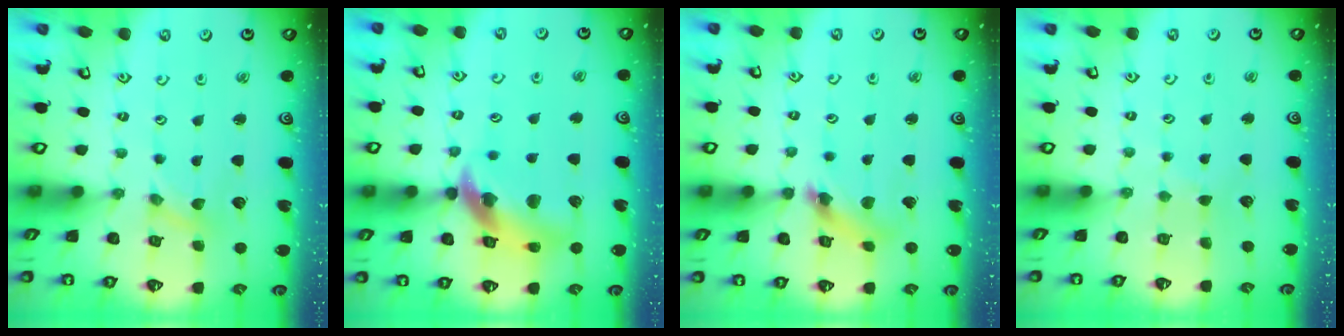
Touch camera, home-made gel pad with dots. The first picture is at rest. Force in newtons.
{"total": 14.4, "press": 14.3, "slide": 2.0}
{"total": 7.7, "press": 7.6, "slide": 0.7}
{"total": 1.7, "press": 1.7, "slide": 0.2}